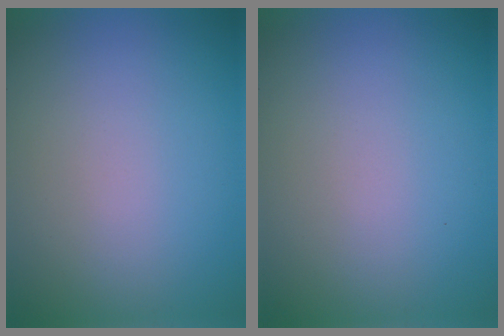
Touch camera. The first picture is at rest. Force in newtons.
{"total": 0.0}